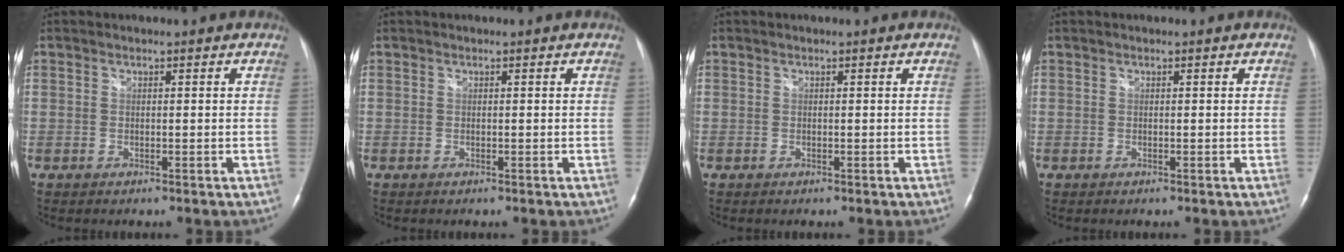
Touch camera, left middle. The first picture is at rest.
{"total": 0.0}
{"total": 0.0}
{"total": 0.0}